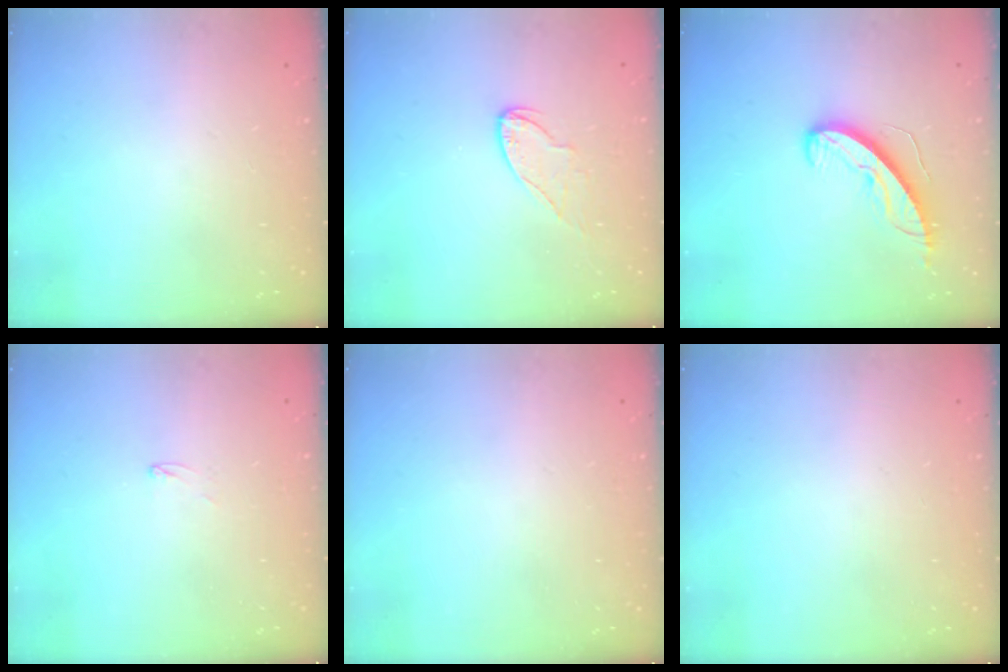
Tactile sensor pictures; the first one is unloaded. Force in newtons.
{"total": 6.4, "press": 6.4, "slide": 0.2}
{"total": 9.0, "press": 9.0, "slide": 0.3}
{"total": 2.6, "press": 2.6, "slide": 0.2}
{"total": 0.0}
{"total": 0.0}